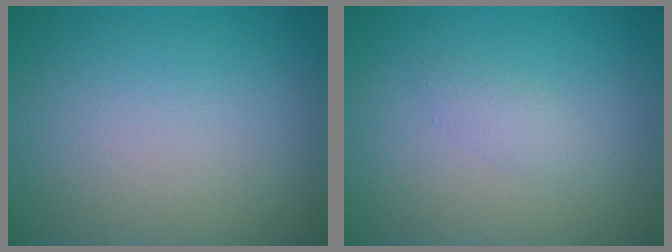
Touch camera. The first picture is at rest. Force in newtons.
{"total": 1.1, "press": 1.1, "slide": 0.1}